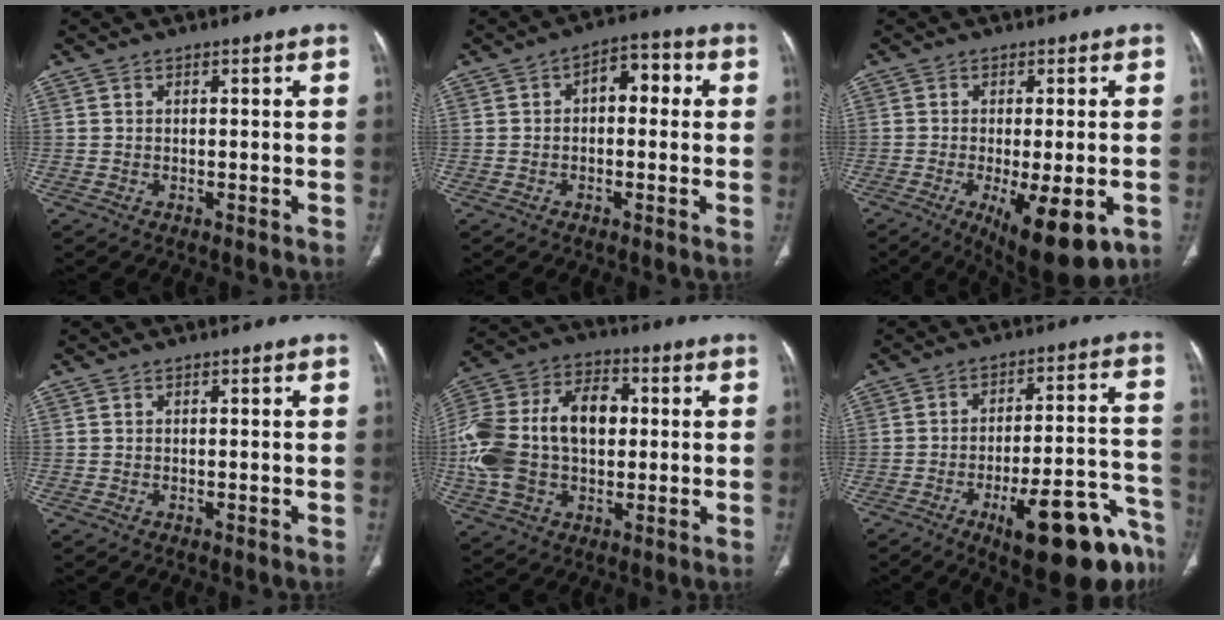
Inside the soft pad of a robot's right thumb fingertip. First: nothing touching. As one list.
[{"total": 6.3, "force": [0.7, 3.8, 5.0], "torque": [-0.045, 0.023, 0.000]}, {"total": 13.7, "force": [-5.2, 4.8, 11.8], "torque": [-0.157, -0.012, -0.063]}, {"total": 0.0}, {"total": 21.9, "force": [0.8, 14.2, 16.6], "torque": [-0.347, 0.025, 0.015]}, {"total": 21.1, "force": [-11.7, 6.2, 16.5], "torque": [-0.147, 0.080, -0.156]}]